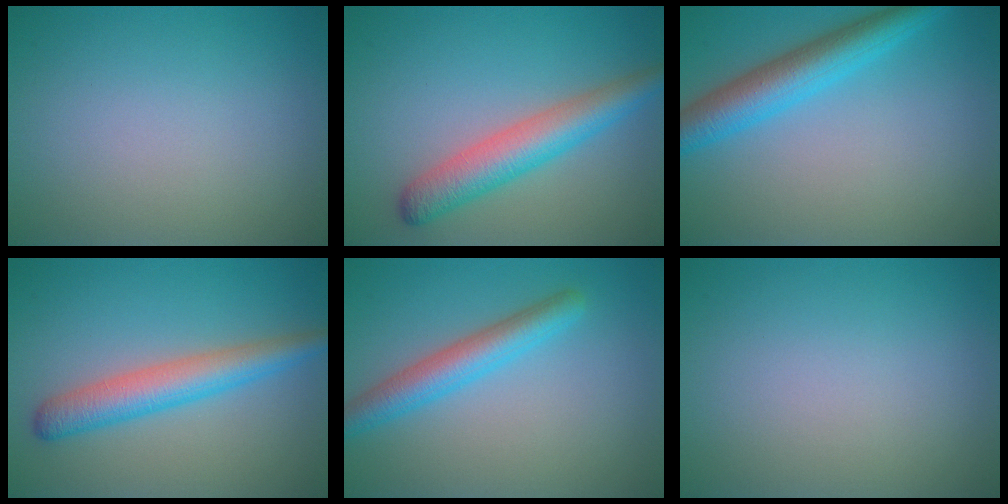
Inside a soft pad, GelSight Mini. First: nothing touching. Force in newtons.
{"total": 5.0, "press": 5.0, "slide": 0.1}
{"total": 5.4, "press": 5.4, "slide": 0.3}
{"total": 4.5, "press": 4.5, "slide": 0.1}
{"total": 3.8, "press": 3.8, "slide": 0.1}
{"total": 0.0}